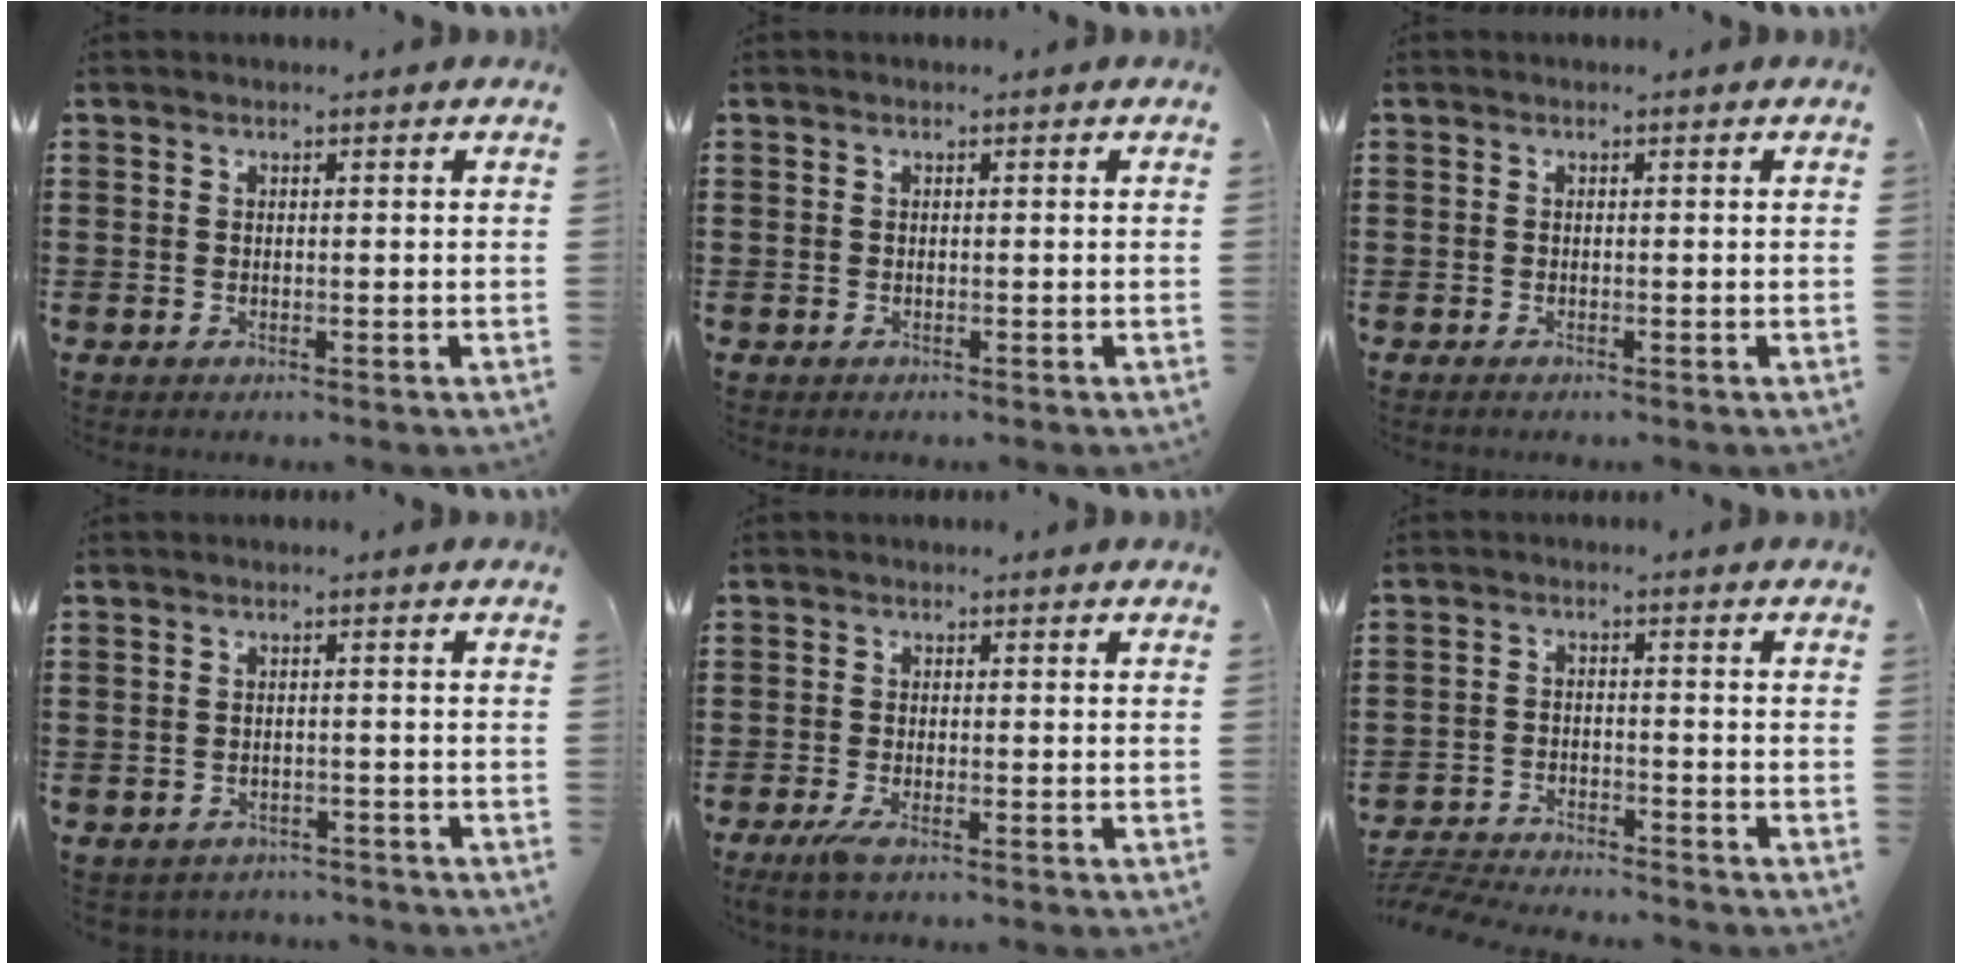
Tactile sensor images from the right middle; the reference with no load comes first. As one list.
[{"total": 0.0}, {"total": 0.0}, {"total": 1.6, "force": [-1.6, 0.4, -0.1], "torque": [-0.006, -0.001, -0.036]}, {"total": 2.2, "force": [-1.3, 0.3, 1.8], "torque": [-0.038, -0.003, -0.026]}, {"total": 4.6, "force": [-4.6, 0.2, 0.5], "torque": [-0.024, -0.003, -0.099]}]